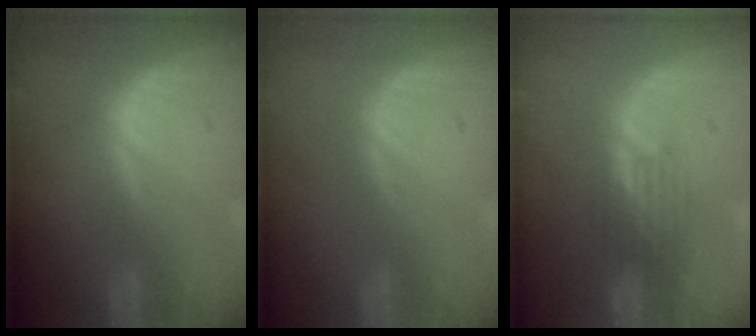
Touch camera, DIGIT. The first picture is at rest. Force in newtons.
{"total": 0.0}
{"total": 3.5, "press": 3.1, "slide": 1.6}